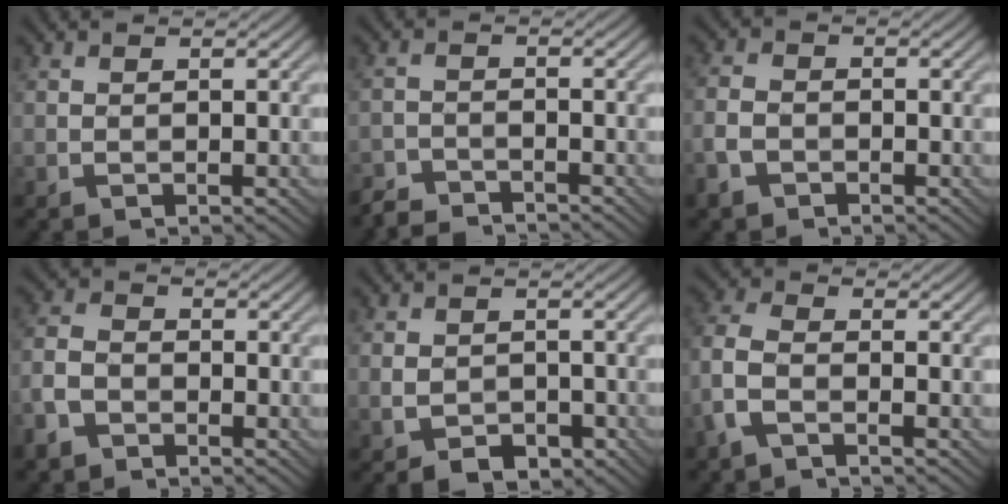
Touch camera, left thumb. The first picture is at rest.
{"total": 3.5, "force": [-3.3, 0.6, 0.6], "torque": [-0.010, -0.004, -0.070]}
{"total": 3.5, "force": [-2.0, 2.3, 1.7], "torque": [-0.046, -0.006, -0.051]}
{"total": 4.5, "force": [-2.9, 2.8, 2.0], "torque": [-0.055, -0.002, -0.072]}
{"total": 3.9, "force": [-1.8, 2.7, 2.2], "torque": [-0.042, -0.011, -0.031]}
{"total": 5.0, "force": [-2.3, 2.4, 3.8], "torque": [-0.104, 0.002, -0.062]}